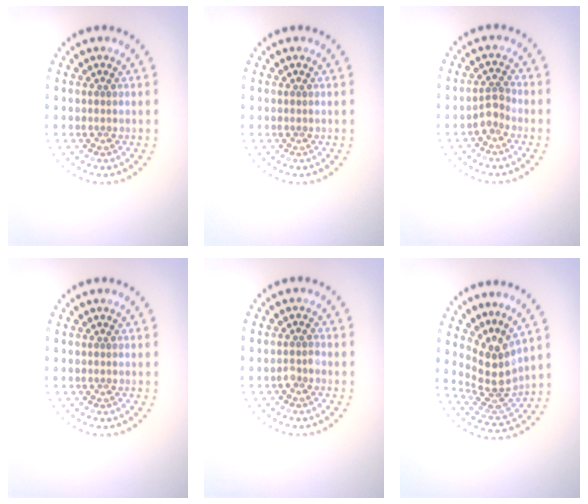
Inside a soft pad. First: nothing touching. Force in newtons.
{"total": 0.0}
{"total": 1.7, "press": 1.3, "slide": 1.0}
{"total": 0.0}
{"total": 0.9, "press": 0.9, "slide": 0.2}
{"total": 4.0, "press": 3.0, "slide": 2.6}